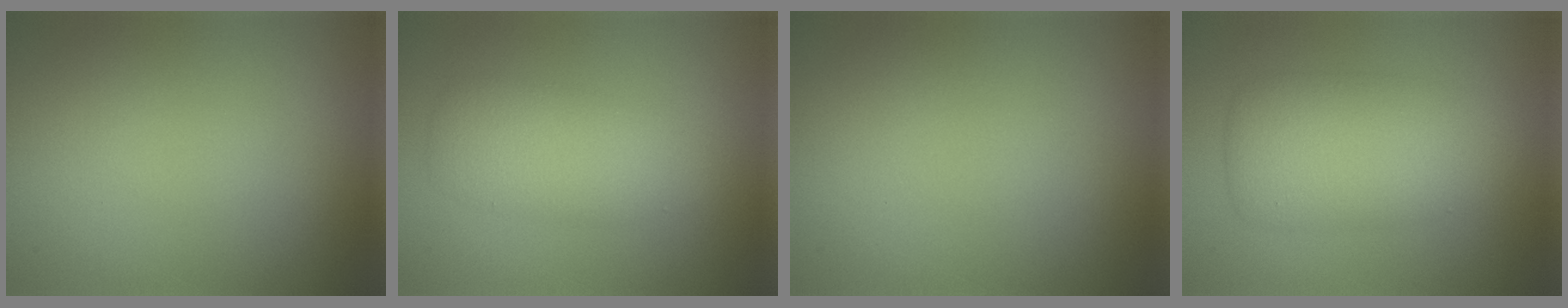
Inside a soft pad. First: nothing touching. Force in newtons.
{"total": 2.9, "press": 2.9, "slide": 0.2}
{"total": 0.0}
{"total": 5.8, "press": 5.8, "slide": 0.0}